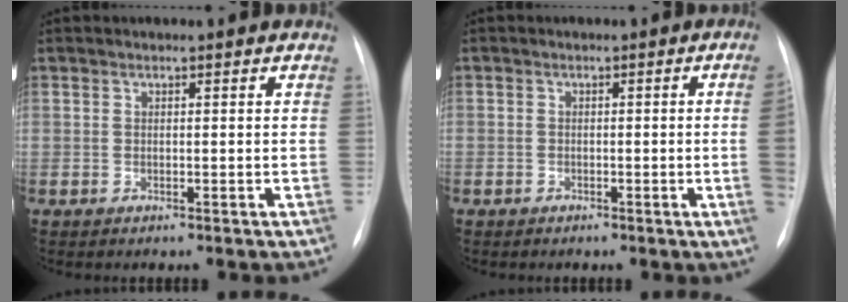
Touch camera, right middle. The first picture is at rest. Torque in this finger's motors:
{"motor_torque": [0.19, -0.69, -0.61, -0.21]}